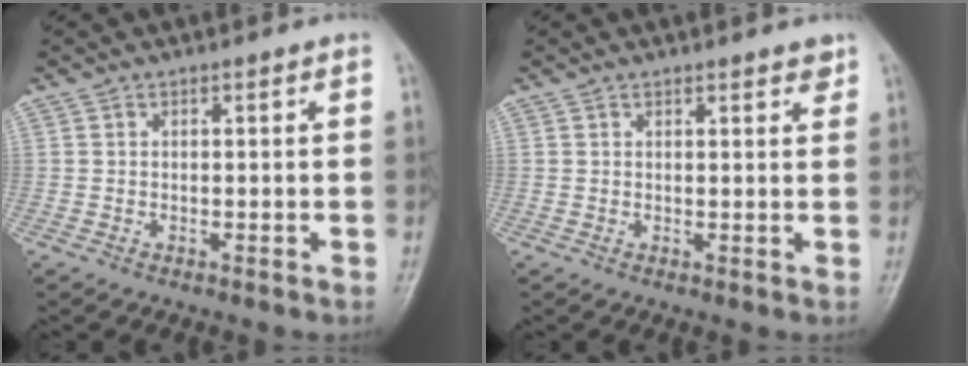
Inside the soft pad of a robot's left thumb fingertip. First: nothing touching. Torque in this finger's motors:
{"motor_torque": [0.03, 0.10, -0.03, -0.14, 0.05]}